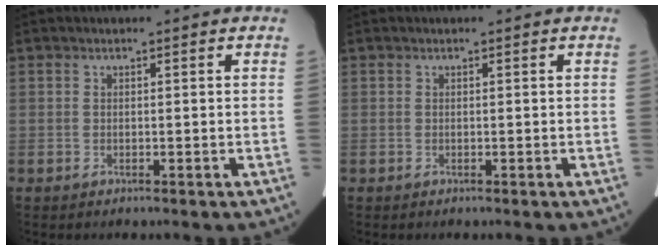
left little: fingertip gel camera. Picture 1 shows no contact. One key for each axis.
{"total": 0.0}